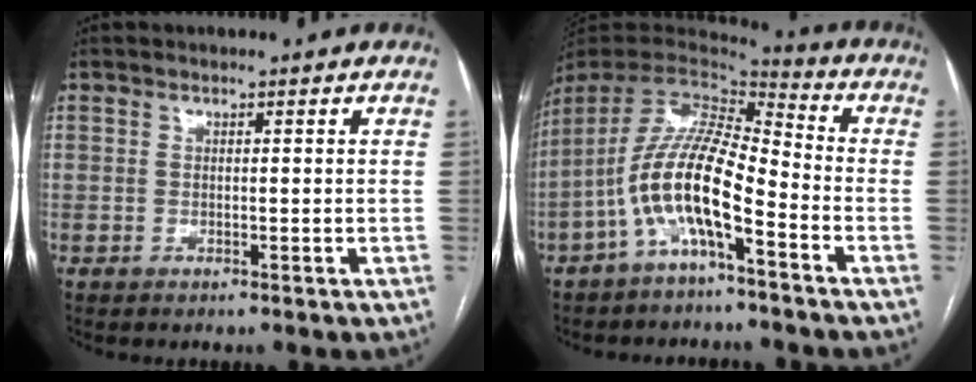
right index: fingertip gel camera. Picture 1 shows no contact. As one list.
[{"total": 13.6, "force": [-5.7, 2.8, 12.0], "torque": [-0.243, 0.015, -0.106]}]